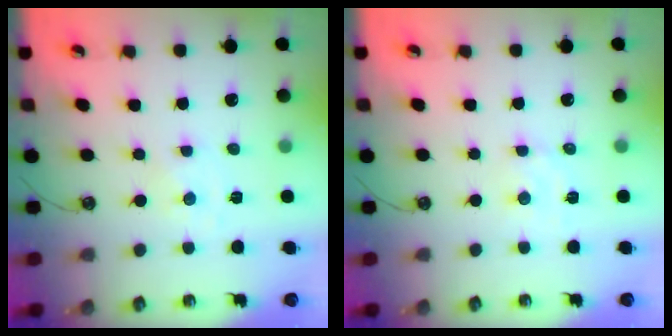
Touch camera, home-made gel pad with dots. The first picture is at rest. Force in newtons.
{"total": 2.9, "press": 2.9, "slide": 0.6}